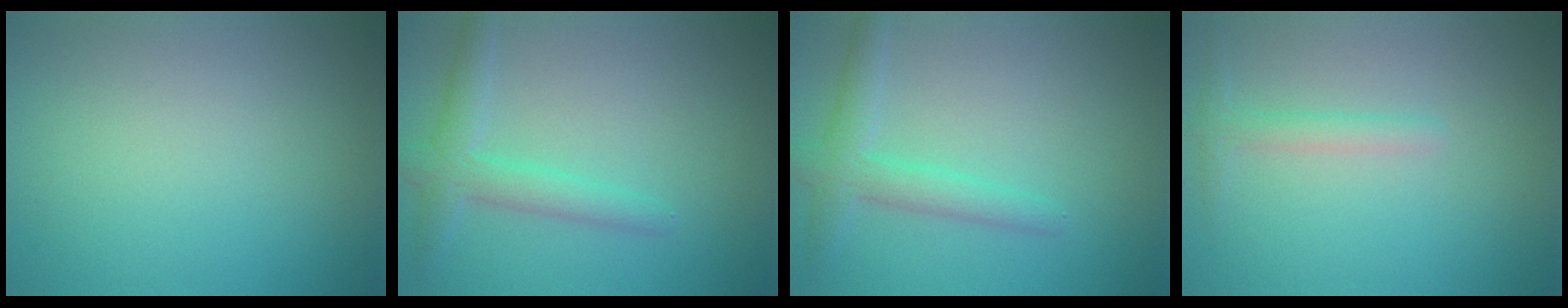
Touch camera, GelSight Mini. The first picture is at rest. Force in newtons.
{"total": 2.9, "press": 2.9, "slide": 0.2}
{"total": 2.9, "press": 2.9, "slide": 0.2}
{"total": 1.5, "press": 1.5, "slide": 0.0}